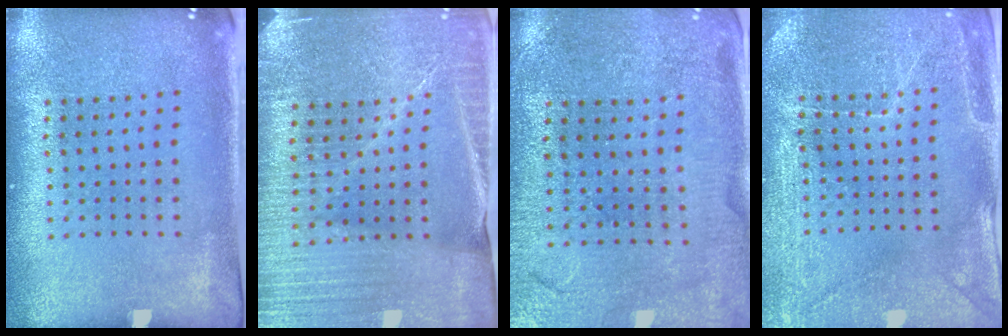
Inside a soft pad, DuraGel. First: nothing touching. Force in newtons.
{"total": 4.3, "press": 4.0, "slide": 1.5}
{"total": 1.0, "press": 0.9, "slide": 0.3}
{"total": 2.9, "press": 2.9, "slide": 0.2}